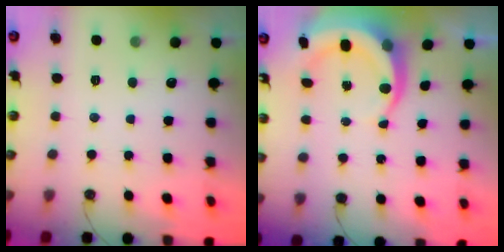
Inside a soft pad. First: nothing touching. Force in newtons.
{"total": 8.8, "press": 8.6, "slide": 1.6}